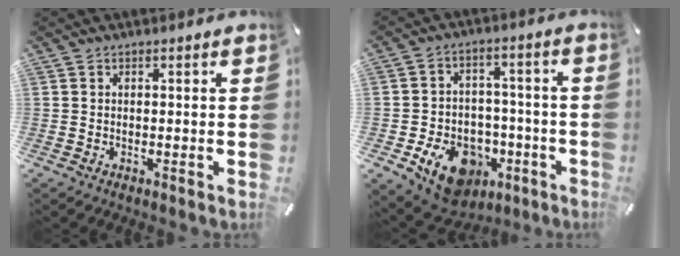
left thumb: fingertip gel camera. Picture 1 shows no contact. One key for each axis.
{"total": 13.3, "fx": -6.1, "fy": 9.8, "fz": 6.7, "tx": -0.088, "ty": 0.039, "tz": -0.099}